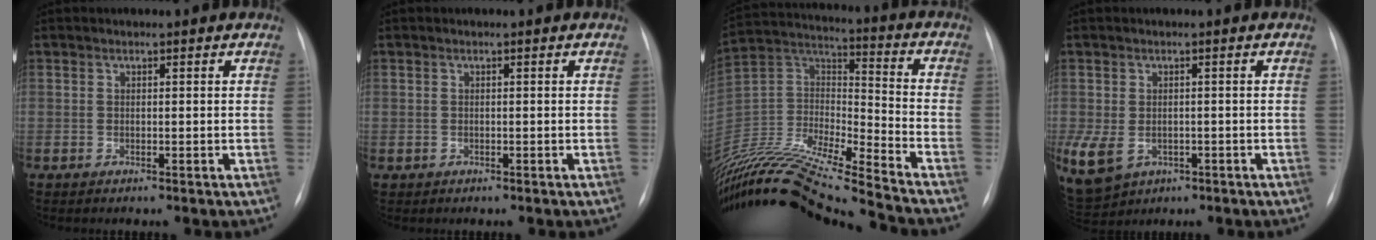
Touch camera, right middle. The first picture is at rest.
{"total": 0.0}
{"total": 23.1, "force": [-21.0, -0.7, 9.5], "torque": [-0.204, -0.012, -0.372]}
{"total": 18.1, "force": [-6.9, 14.2, 8.9], "torque": [-0.283, -0.025, -0.088]}